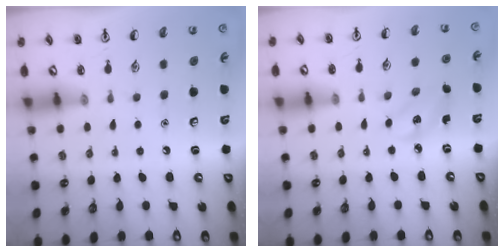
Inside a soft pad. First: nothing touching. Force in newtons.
{"total": 2.9, "press": 2.8, "slide": 0.9}